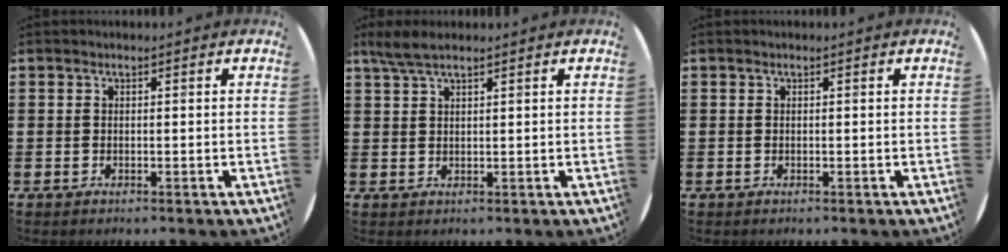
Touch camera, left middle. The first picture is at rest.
{"total": 2.9, "force": [2.3, 0.6, 1.8], "torque": [-0.039, 0.003, 0.042]}
{"total": 0.0}